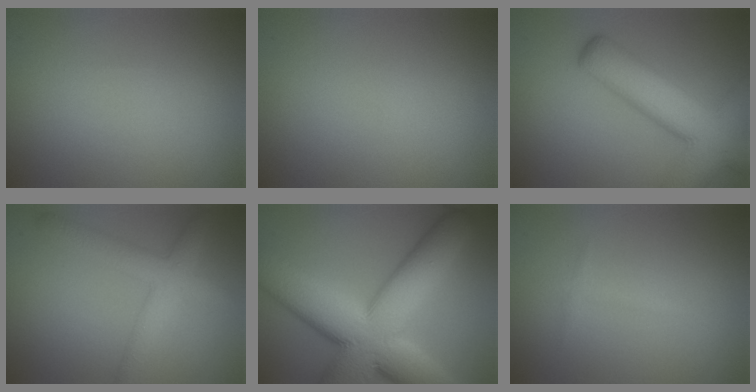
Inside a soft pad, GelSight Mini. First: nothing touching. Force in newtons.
{"total": 0.0}
{"total": 9.2, "press": 9.2, "slide": 0.4}
{"total": 4.2, "press": 4.2, "slide": 0.1}
{"total": 15.3, "press": 15.3, "slide": 1.1}
{"total": 0.8, "press": 0.8, "slide": 0.0}